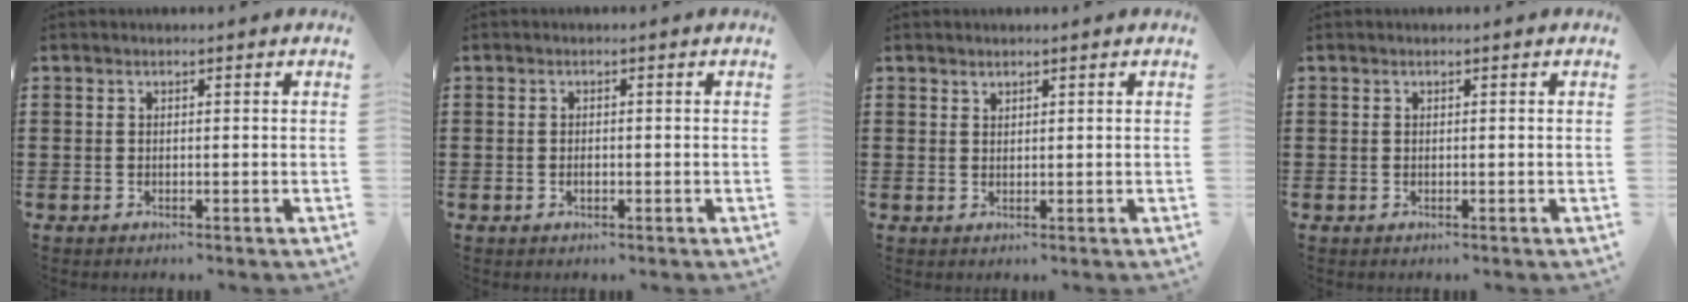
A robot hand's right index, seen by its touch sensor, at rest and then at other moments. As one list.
[{"total": 1.0, "force": [-0.3, 0.5, 0.7], "torque": [-0.015, 0.000, -0.006]}, {"total": 1.0, "force": [0.9, 0.3, -0.1], "torque": [-0.001, 0.001, 0.018]}, {"total": 0.0}]